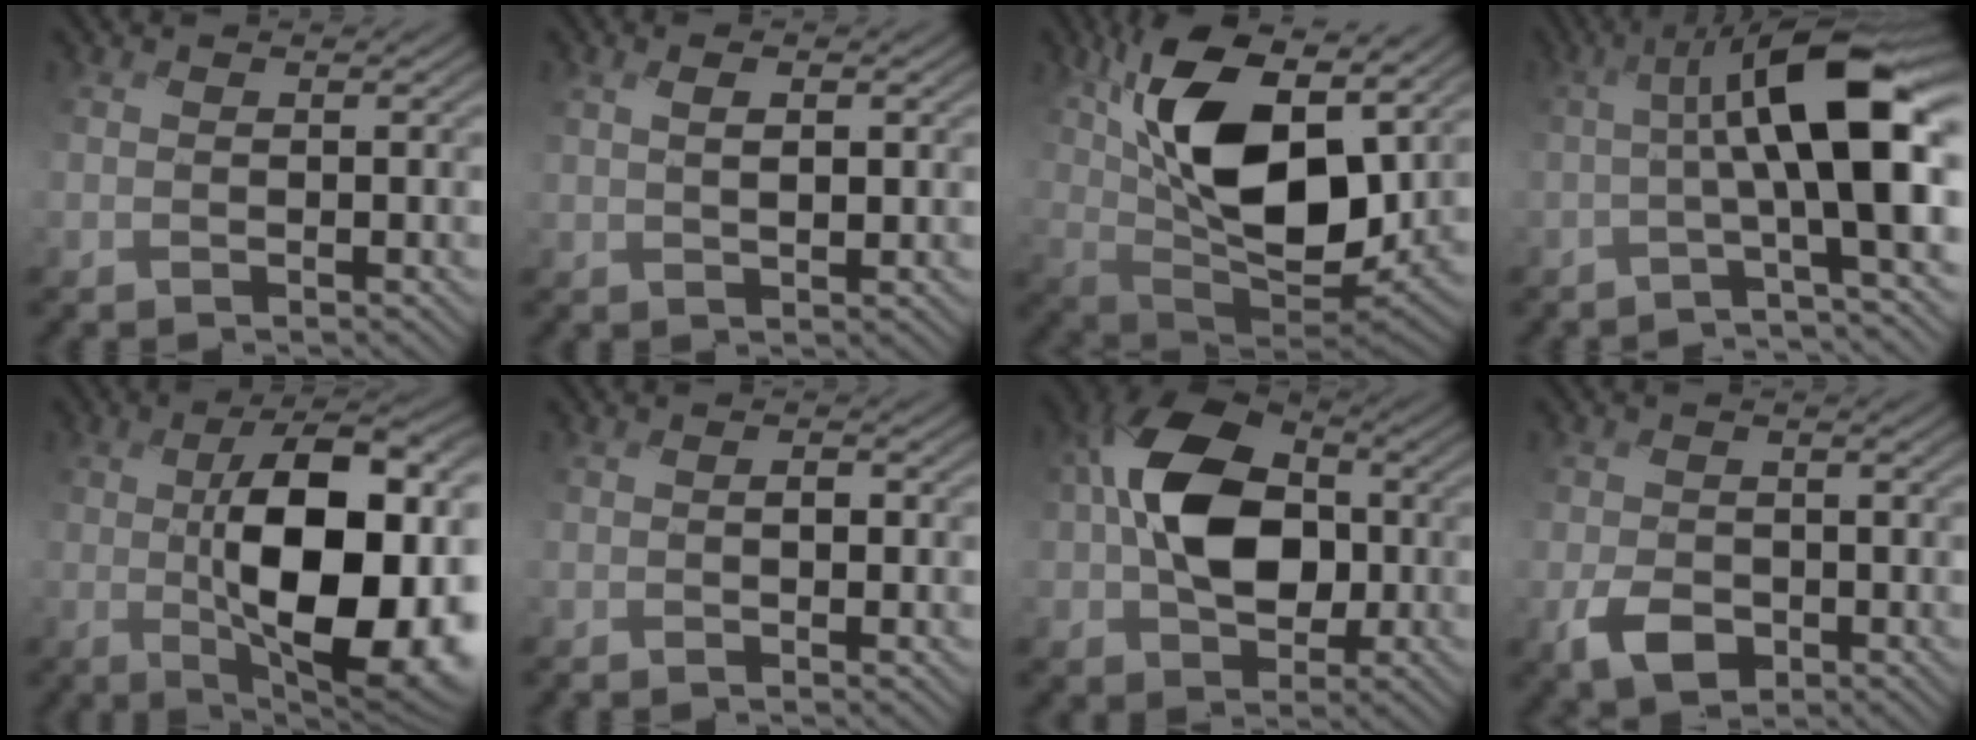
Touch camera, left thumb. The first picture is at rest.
{"total": 2.5, "force": [0.7, 0.8, 2.2], "torque": [-0.039, -0.004, 0.014]}
{"total": 15.6, "force": [5.2, 7.7, 12.6], "torque": [-0.253, 0.001, 0.091]}
{"total": 9.3, "force": [0.2, 1.3, 9.2], "torque": [-0.130, 0.022, -0.012]}
{"total": 15.3, "force": [-0.6, 6.8, 13.7], "torque": [-0.213, -0.006, -0.005]}
{"total": 1.1, "force": [-0.5, 0.4, 0.8], "torque": [-0.011, 0.000, -0.012]}
{"total": 12.6, "force": [-0.2, 8.8, 9.0], "torque": [-0.176, 0.015, -0.016]}
{"total": 4.0, "force": [-2.2, 2.7, 2.0], "torque": [-0.035, -0.012, -0.048]}